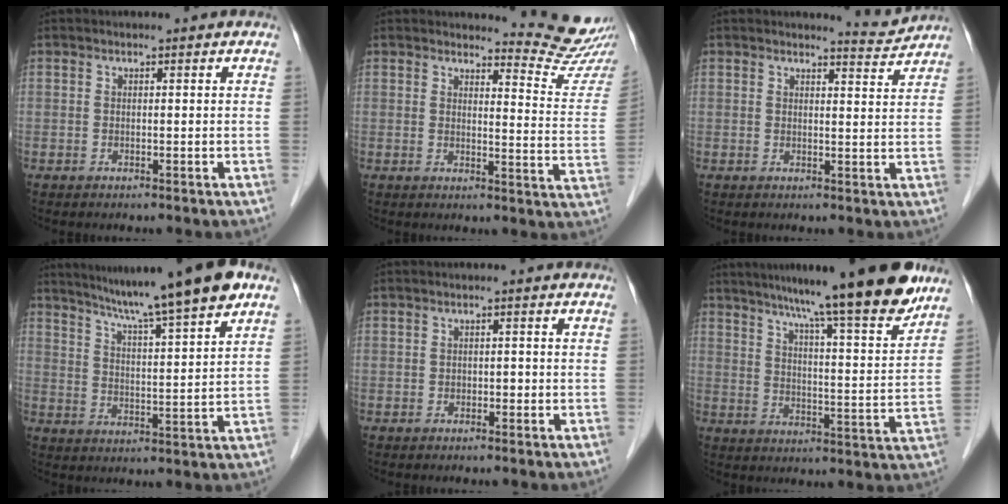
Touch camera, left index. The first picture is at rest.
{"total": 10.0, "force": [9.9, -0.7, 0.6], "torque": [-0.004, -0.092, 0.103]}
{"total": 3.0, "force": [2.9, -0.5, -0.6], "torque": [-0.007, -0.027, 0.036]}
{"total": 14.5, "force": [11.2, -0.8, 9.1], "torque": [-0.146, 0.009, 0.165]}
{"total": 0.9, "force": [-0.3, 0.6, 0.6], "torque": [-0.008, 0.003, -0.005]}
{"total": 18.1, "force": [14.7, 0.3, 10.6], "torque": [-0.150, -0.004, 0.208]}